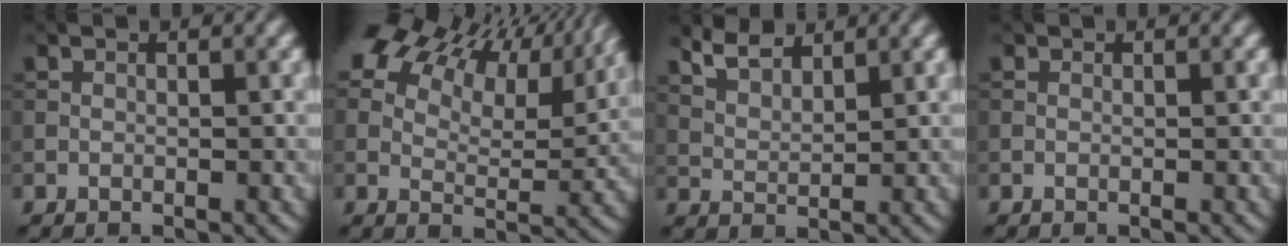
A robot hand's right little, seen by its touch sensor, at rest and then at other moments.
{"total": 13.3, "force": [9.3, 5.9, 7.6], "torque": [-0.131, 0.016, 0.133]}
{"total": 3.5, "force": [2.9, 1.1, 1.6], "torque": [-0.034, -0.004, 0.061]}
{"total": 0.0}